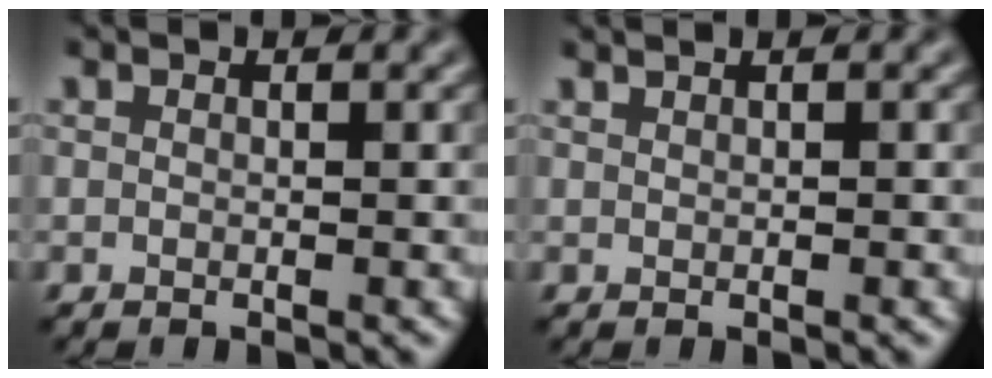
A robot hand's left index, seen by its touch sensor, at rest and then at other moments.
{"total": 0.8, "force": [0.7, 0.2, 0.3], "torque": [-0.003, -0.001, 0.003]}